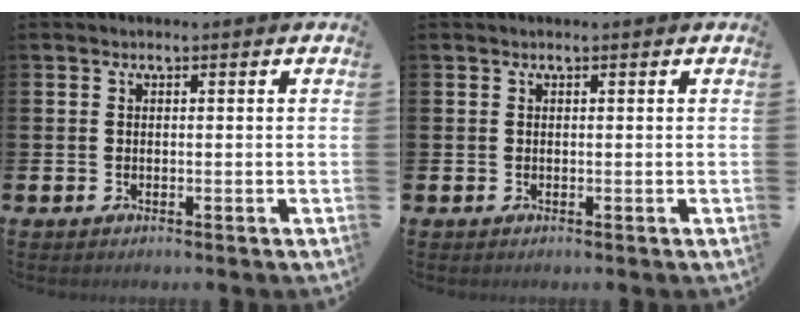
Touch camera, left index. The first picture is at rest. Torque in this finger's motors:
{"motor_torque": [0.66, -1.08, 0.04, 0.01]}